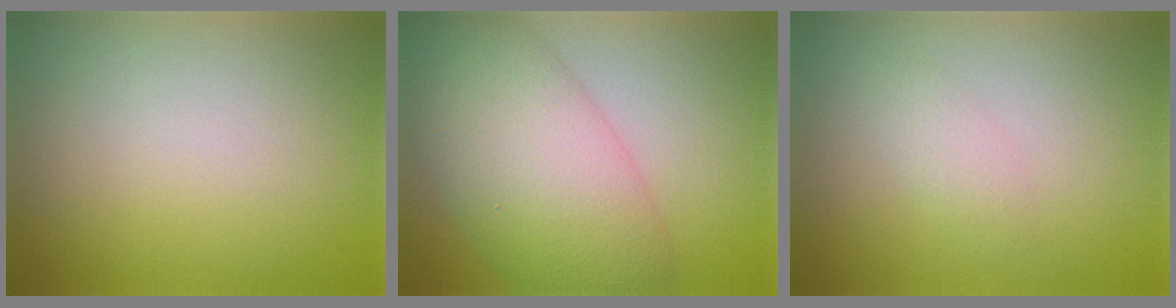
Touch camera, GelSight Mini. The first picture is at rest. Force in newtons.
{"total": 9.8, "press": 9.7, "slide": 0.2}
{"total": 2.5, "press": 2.4, "slide": 0.3}